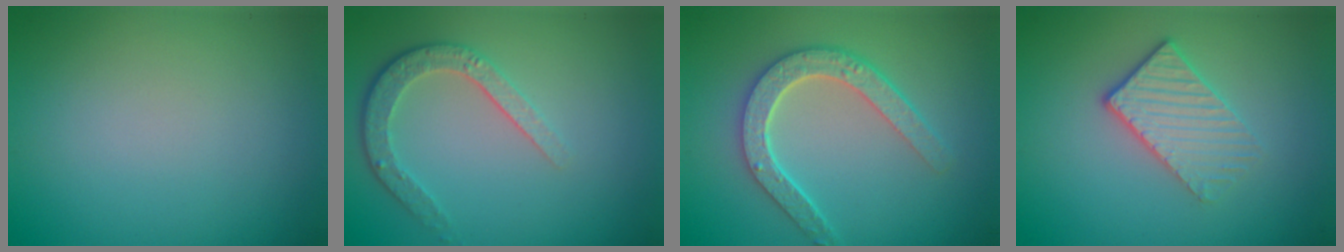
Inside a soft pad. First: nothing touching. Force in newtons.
{"total": 3.5, "press": 2.8, "slide": 2.0}
{"total": 4.8, "press": 3.7, "slide": 3.0}
{"total": 3.2, "press": 2.8, "slide": 1.5}